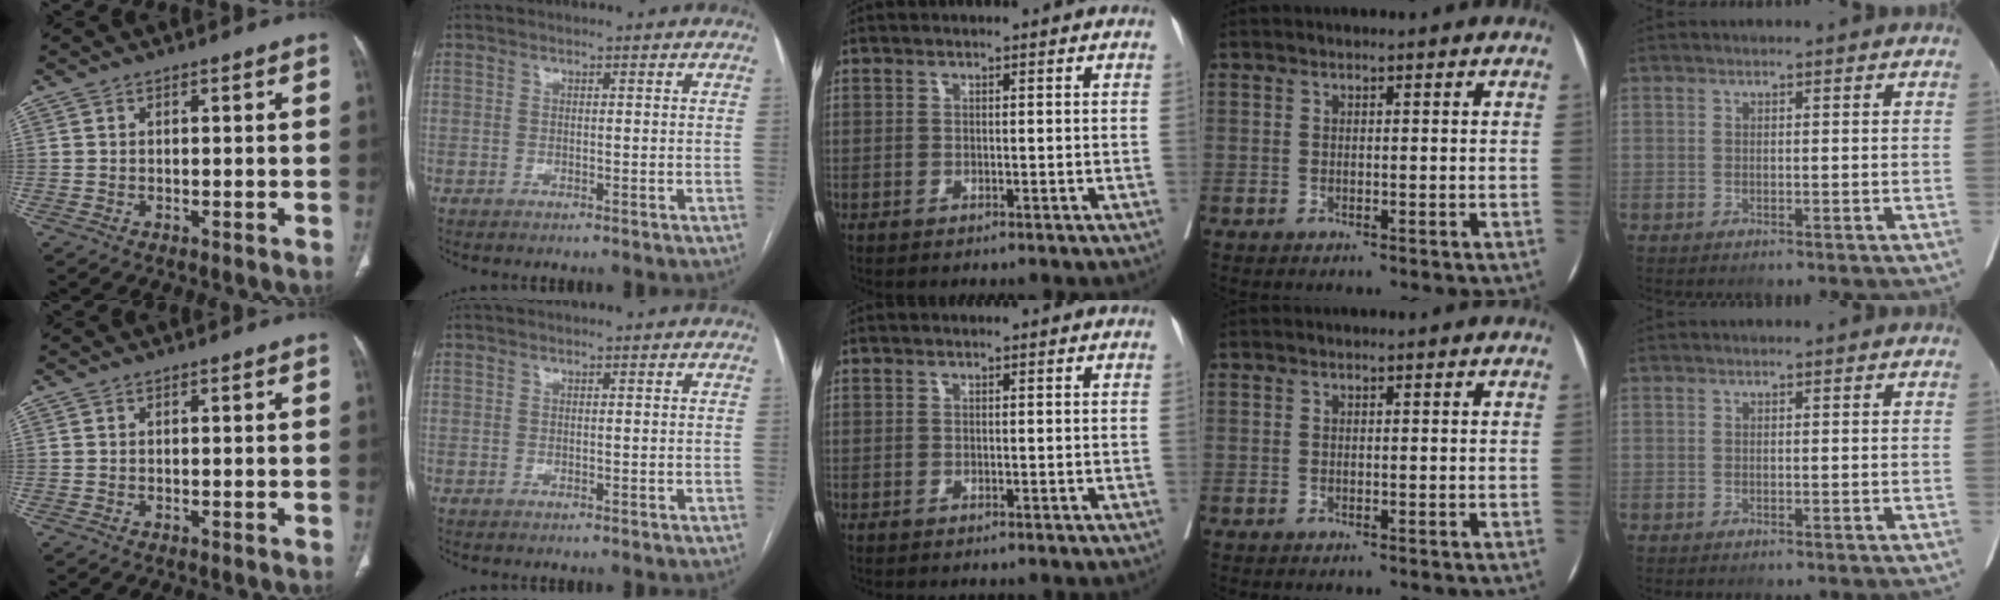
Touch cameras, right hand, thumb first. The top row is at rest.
{}